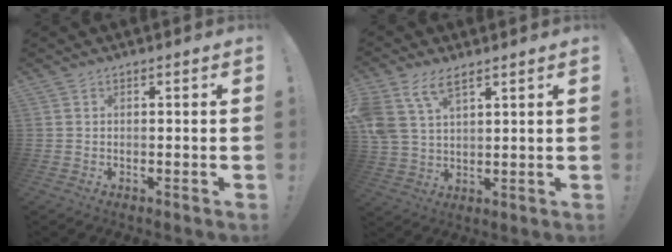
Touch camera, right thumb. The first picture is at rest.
{"total": 9.4, "force": [5.8, 4.6, 5.8], "torque": [-0.132, -0.017, 0.115]}